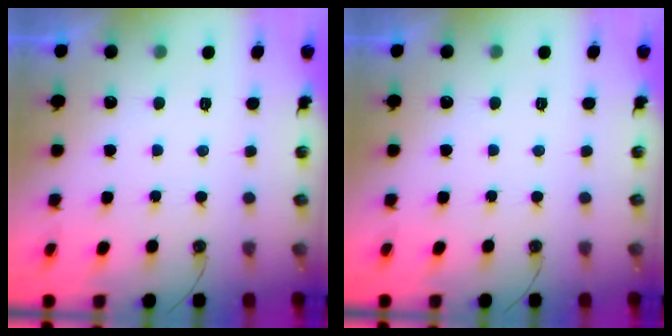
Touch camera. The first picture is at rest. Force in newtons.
{"total": 0.0}